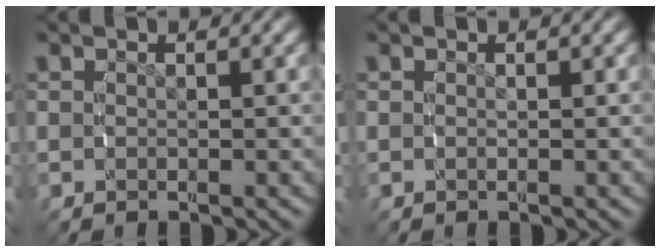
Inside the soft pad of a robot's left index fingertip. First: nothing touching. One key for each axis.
{"total": 0.0}